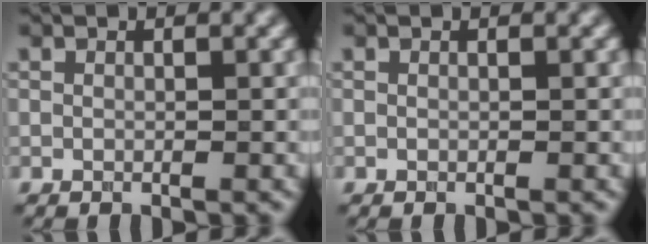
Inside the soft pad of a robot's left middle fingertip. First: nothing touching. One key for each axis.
{"total": 0.0}